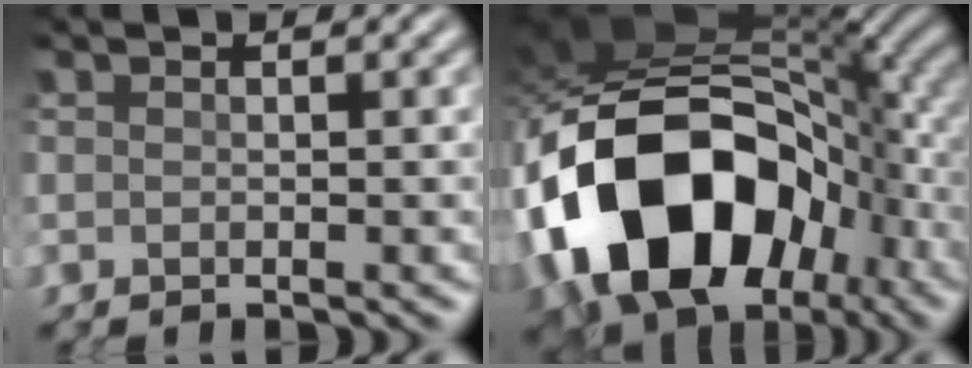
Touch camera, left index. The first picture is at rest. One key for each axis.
{"total": 16.3, "fx": -5.3, "fy": 10.7, "fz": 11.1, "tx": -0.192, "ty": -0.004, "tz": -0.094}